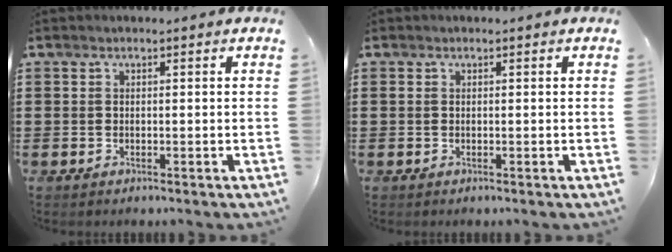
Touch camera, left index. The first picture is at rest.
{"total": 0.0}